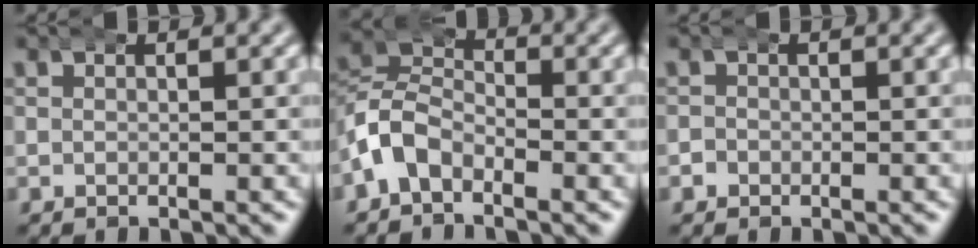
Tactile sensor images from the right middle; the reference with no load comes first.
{"total": 4.6, "force": [-1.8, 3.8, 1.8], "torque": [-0.035, -0.003, -0.042]}
{"total": 1.3, "force": [-0.6, 1.1, -0.1], "torque": [0.000, -0.002, -0.017]}